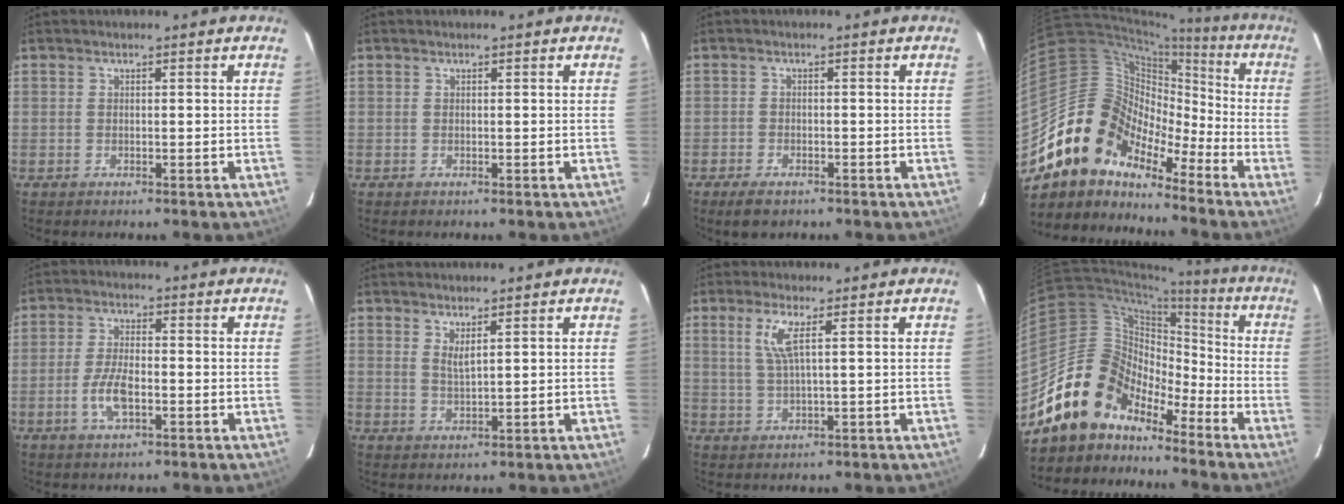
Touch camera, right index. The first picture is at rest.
{"total": 0.0}
{"total": 3.9, "force": [-2.9, 1.9, 1.8], "torque": [-0.049, -0.011, -0.049]}
{"total": 13.4, "force": [-10.2, 8.1, 3.2], "torque": [-0.062, 0.038, -0.209]}
{"total": 6.3, "force": [-2.3, 2.3, 5.4], "torque": [-0.114, 0.000, -0.044]}
{"total": 2.3, "force": [1.5, 0.2, 1.7], "torque": [-0.032, -0.005, 0.025]}
{"total": 4.3, "force": [1.7, 0.0, 3.9], "torque": [-0.082, -0.002, 0.037]}
{"total": 14.5, "force": [-11.5, 8.0, 3.8], "torque": [-0.075, 0.034, -0.215]}